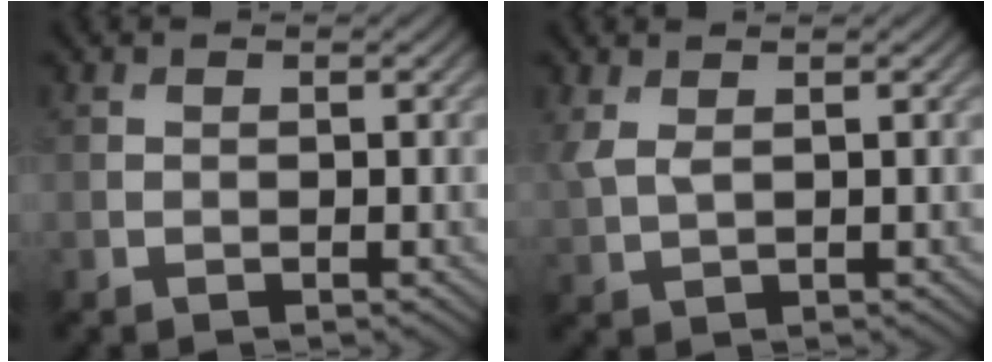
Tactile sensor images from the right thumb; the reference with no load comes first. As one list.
[{"total": 2.7, "force": [1.4, 1.1, 2.1], "torque": [-0.063, 0.002, 0.031]}]